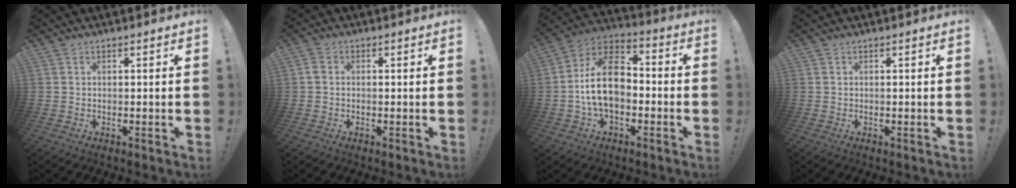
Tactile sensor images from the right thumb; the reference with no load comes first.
{"total": 1.5, "force": [-0.3, 1.3, 0.8], "torque": [-0.014, 0.006, -0.005]}
{"total": 16.7, "force": [-1.7, 10.9, 12.5], "torque": [-0.213, 0.022, -0.026]}
{"total": 0.0}